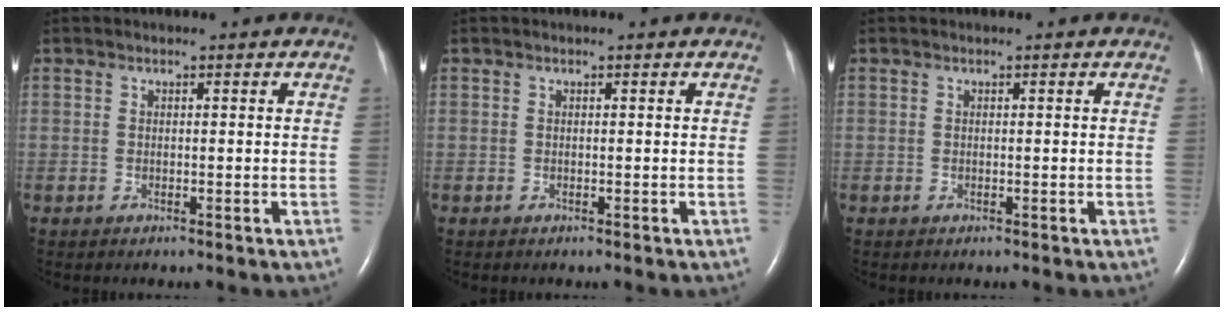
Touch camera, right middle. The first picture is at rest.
{"total": 0.0}
{"total": 0.0}